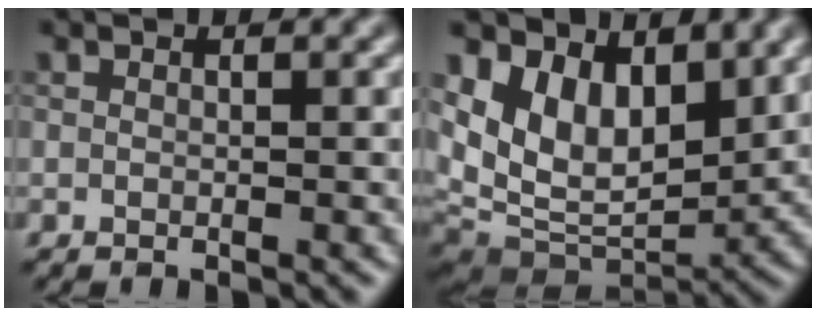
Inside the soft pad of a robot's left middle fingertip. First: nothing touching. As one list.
[{"total": 9.4, "force": [3.3, 6.2, 6.3], "torque": [-0.114, -0.017, 0.059]}]